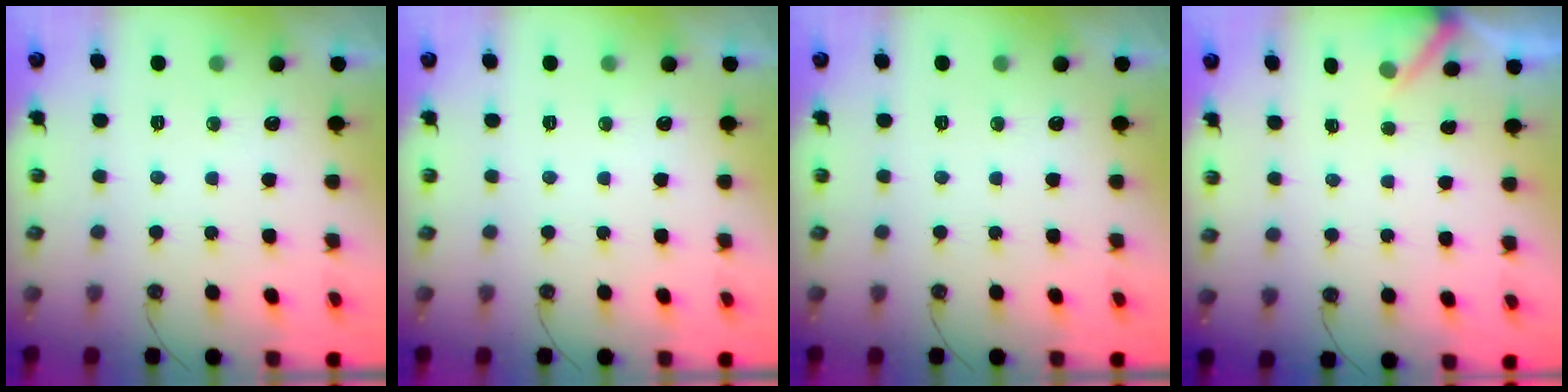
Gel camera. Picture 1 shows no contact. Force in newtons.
{"total": 0.0}
{"total": 0.0}
{"total": 2.4, "press": 2.4, "slide": 0.3}